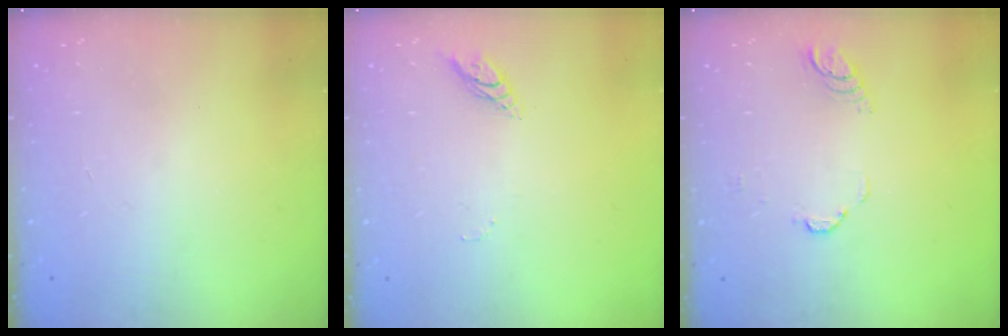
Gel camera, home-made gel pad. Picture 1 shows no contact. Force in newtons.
{"total": 5.3, "press": 5.3, "slide": 0.3}
{"total": 3.0, "press": 3.0, "slide": 0.3}